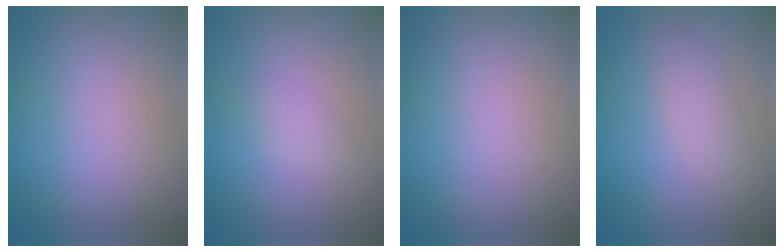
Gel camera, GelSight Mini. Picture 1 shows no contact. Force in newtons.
{"total": 1.2, "press": 1.2, "slide": 0.1}
{"total": 0.0}
{"total": 1.9, "press": 1.9, "slide": 0.1}